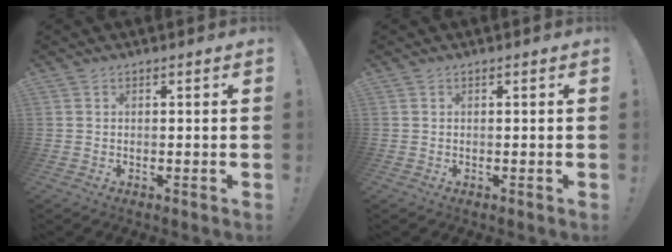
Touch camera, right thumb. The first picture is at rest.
{"total": 0.0}